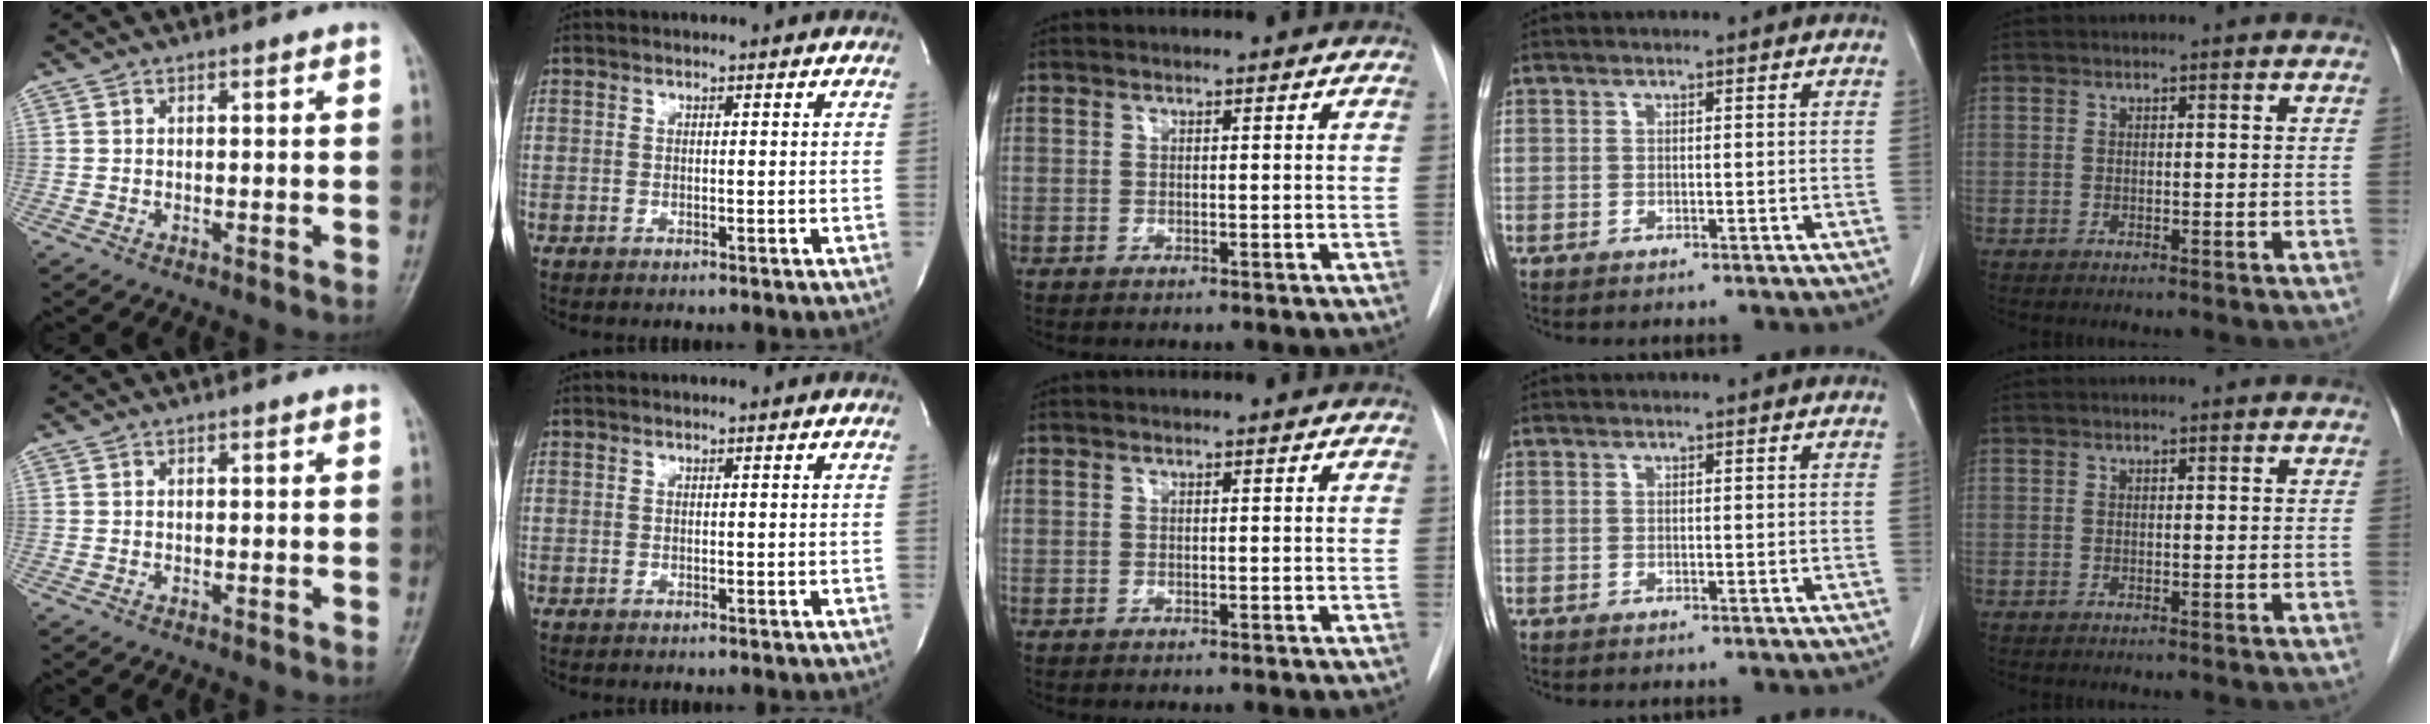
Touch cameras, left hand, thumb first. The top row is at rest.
{}